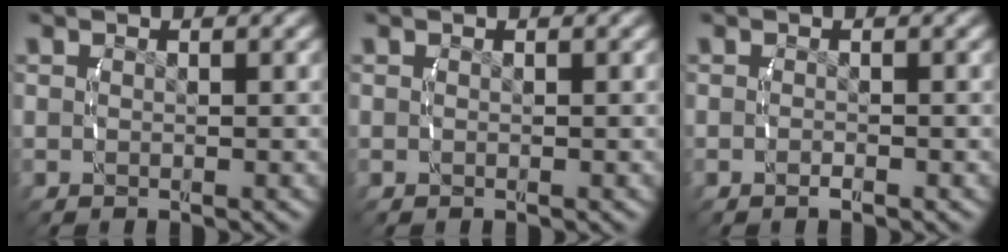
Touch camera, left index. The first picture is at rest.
{"total": 0.0}
{"total": 0.8, "force": [-0.8, 0.2, 0.1], "torque": [-0.005, 0.004, -0.019]}